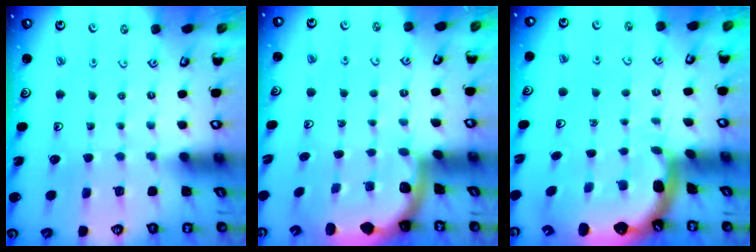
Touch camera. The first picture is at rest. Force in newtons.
{"total": 1.9, "press": 1.8, "slide": 0.5}
{"total": 3.4, "press": 2.5, "slide": 2.3}